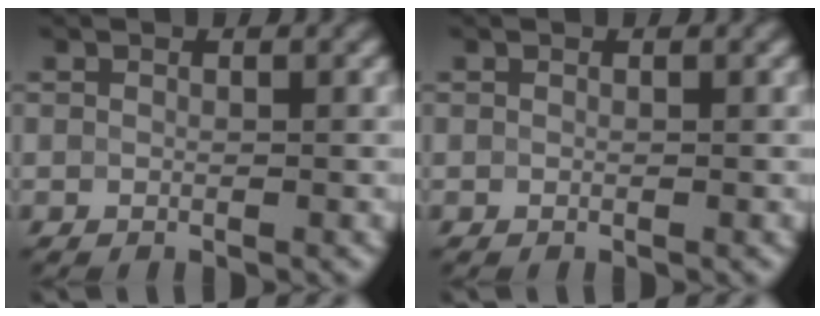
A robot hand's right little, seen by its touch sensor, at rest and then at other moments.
{"total": 0.0}